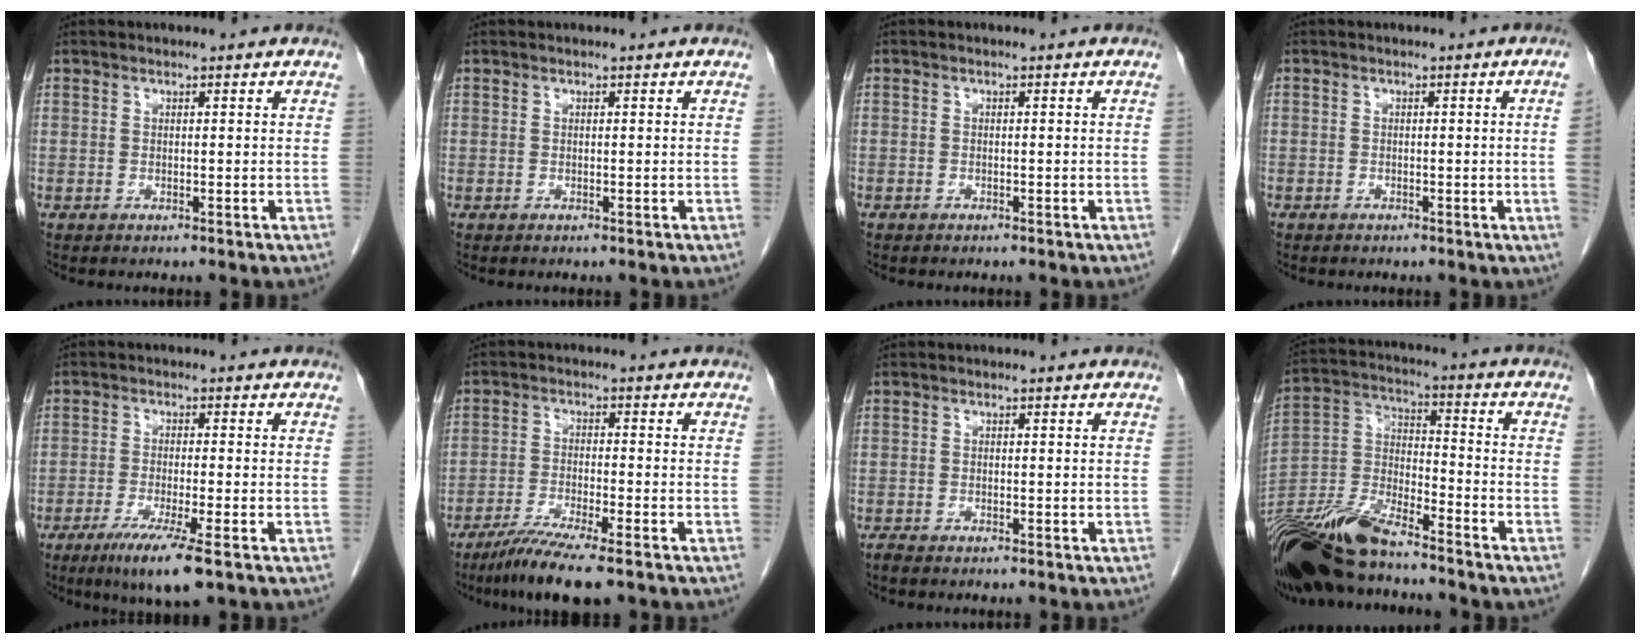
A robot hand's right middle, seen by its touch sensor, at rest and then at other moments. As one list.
[{"total": 0.0}, {"total": 0.0}, {"total": 2.1, "force": [-0.3, -0.7, 1.9], "torque": [-0.019, 0.000, -0.005]}, {"total": 7.4, "force": [-4.3, 0.1, 6.0], "torque": [-0.109, -0.023, -0.074]}, {"total": 8.0, "force": [-5.9, 0.1, 5.4], "torque": [-0.095, -0.022, -0.101]}, {"total": 0.7, "force": [-0.6, 0.0, 0.2], "torque": [-0.012, -0.002, -0.014]}, {"total": 17.7, "force": [-14.3, 4.3, 9.5], "torque": [-0.216, -0.017, -0.270]}]